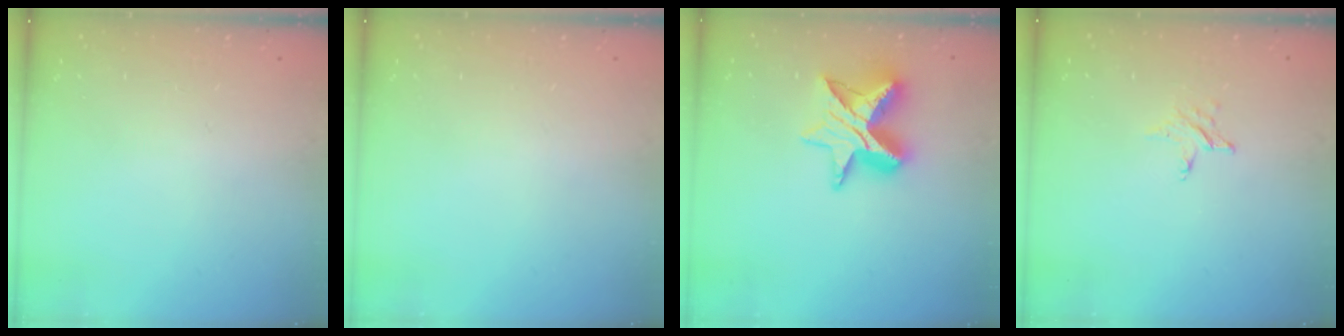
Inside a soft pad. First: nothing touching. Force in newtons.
{"total": 0.0}
{"total": 12.4, "press": 12.4, "slide": 0.9}
{"total": 3.0, "press": 3.0, "slide": 0.3}